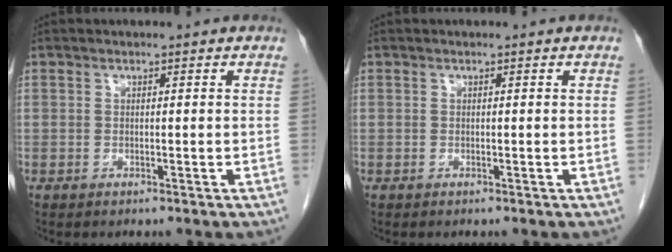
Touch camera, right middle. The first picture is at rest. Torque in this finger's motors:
{"motor_torque": [-0.13, -0.40, 0.00, 0.00]}